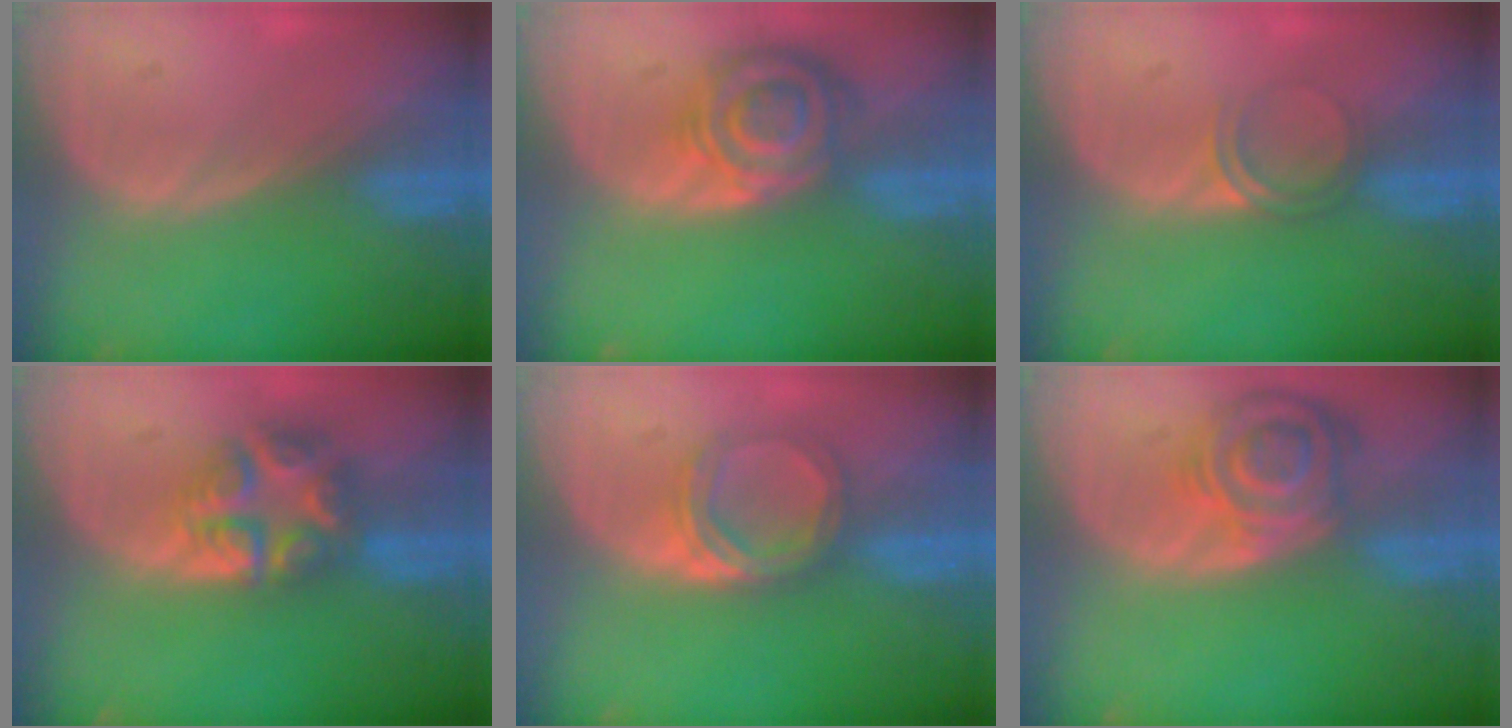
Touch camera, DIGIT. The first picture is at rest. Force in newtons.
{"total": 8.2, "press": 7.2, "slide": 4.0}
{"total": 2.5, "press": 2.1, "slide": 1.2}
{"total": 7.9, "press": 6.8, "slide": 4.0}
{"total": 5.4, "press": 4.7, "slide": 2.5}
{"total": 8.3, "press": 7.3, "slide": 3.9}